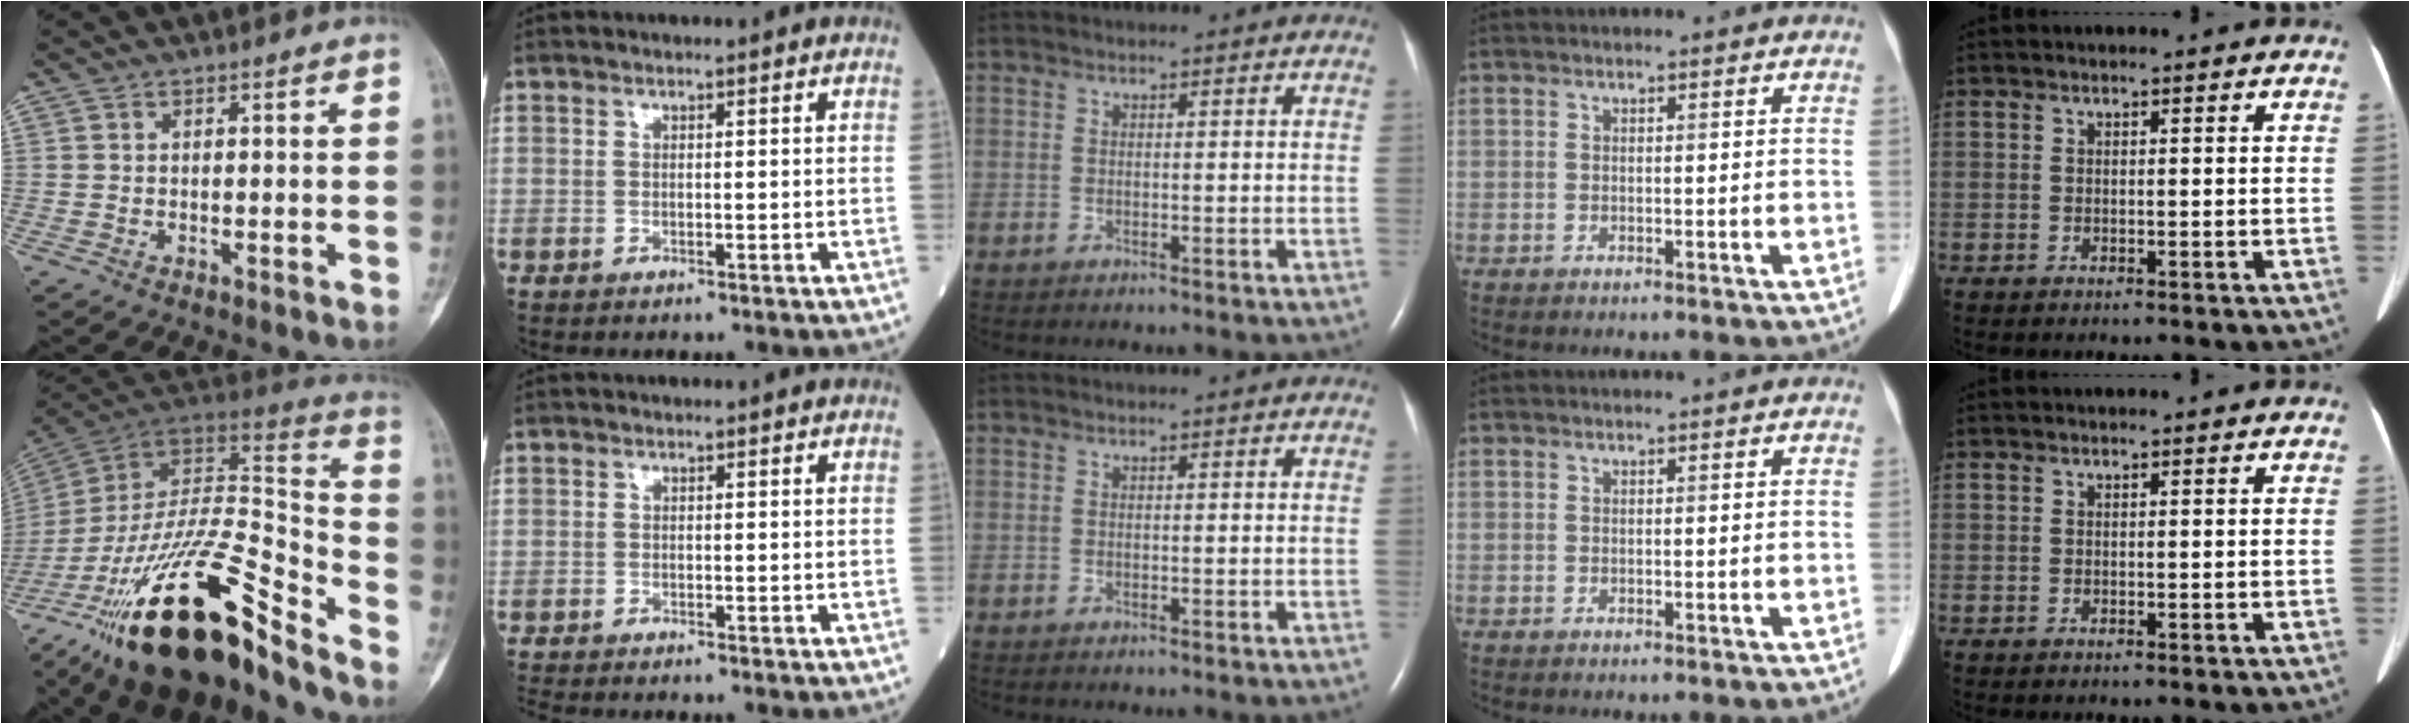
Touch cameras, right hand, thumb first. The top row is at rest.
{"thumb": {"total": 30.5, "force": [-19.8, 9.2, 21.3], "torque": [-0.344, 0.079, -0.334]}, "index": {"total": 2.1, "force": [-2.0, 0.2, 0.5], "torque": [-0.009, -0.006, -0.033]}}